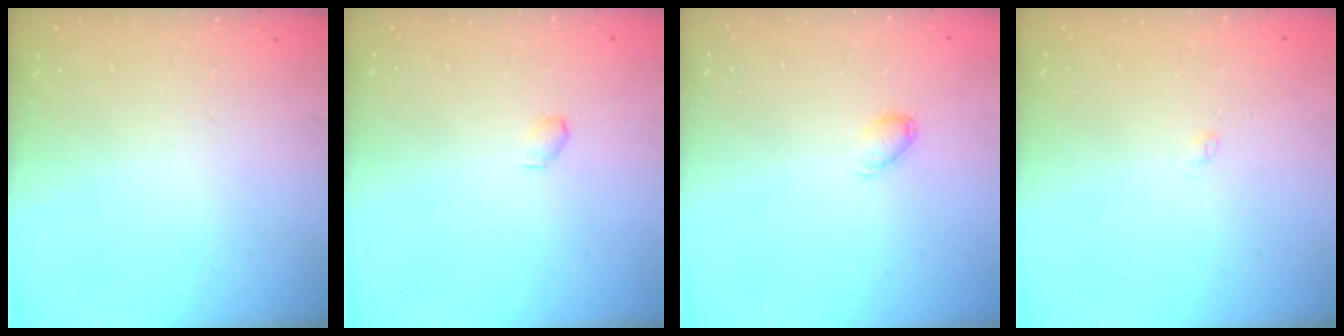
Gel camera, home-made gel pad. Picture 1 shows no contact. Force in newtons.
{"total": 3.1, "press": 3.0, "slide": 0.6}
{"total": 5.7, "press": 5.7, "slide": 0.6}
{"total": 2.2, "press": 2.2, "slide": 0.2}